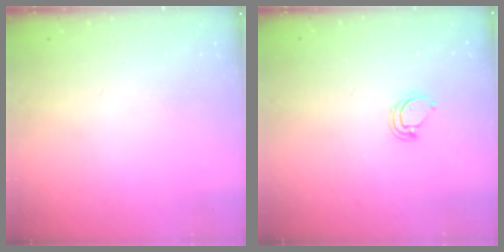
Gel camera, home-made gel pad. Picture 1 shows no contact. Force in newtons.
{"total": 3.1, "press": 3.1, "slide": 0.2}